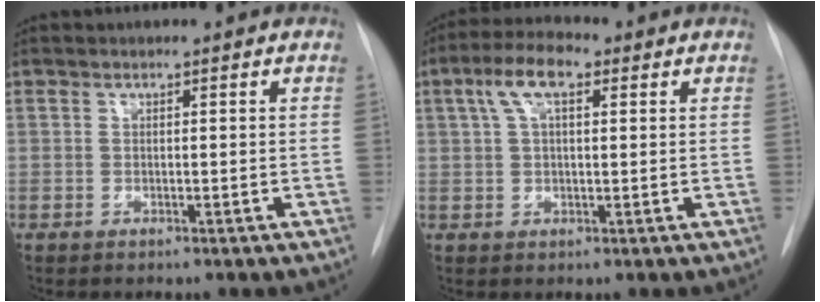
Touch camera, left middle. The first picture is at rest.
{"total": 6.8, "force": [2.8, 2.5, 5.7], "torque": [-0.118, 0.026, 0.049]}